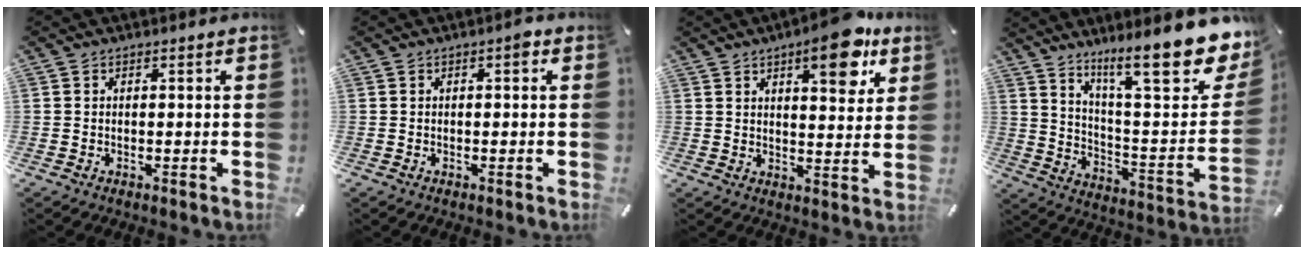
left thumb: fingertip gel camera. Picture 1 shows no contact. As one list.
[{"total": 1.9, "force": [0.2, 0.8, 1.7], "torque": [-0.026, 0.006, -0.001]}, {"total": 12.5, "force": [7.4, 4.7, 8.9], "torque": [-0.106, -0.040, 0.118]}, {"total": 21.6, "force": [15.8, 5.1, 13.8], "torque": [-0.207, -0.122, 0.253]}]